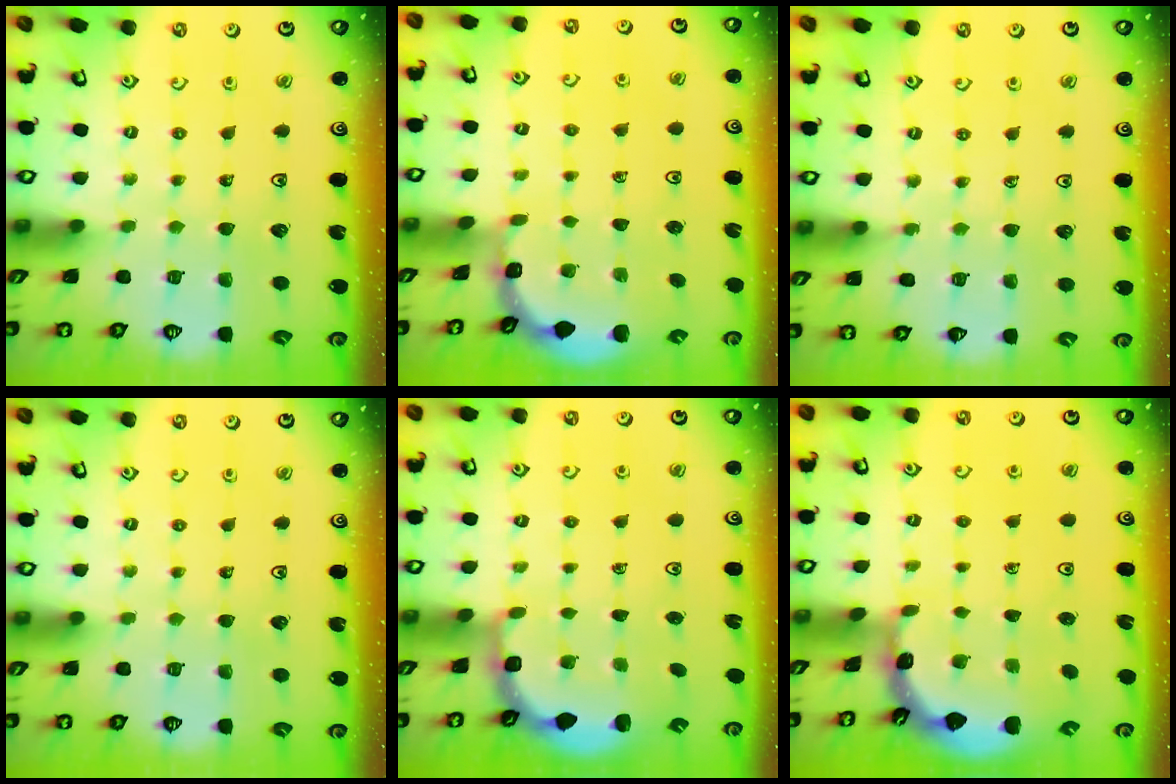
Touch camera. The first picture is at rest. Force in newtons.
{"total": 1.1, "press": 1.1, "slide": 0.2}
{"total": 5.9, "press": 5.8, "slide": 1.2}
{"total": 0.0}
{"total": 2.8, "press": 2.4, "slide": 1.4}
{"total": 1.7, "press": 1.7, "slide": 0.1}